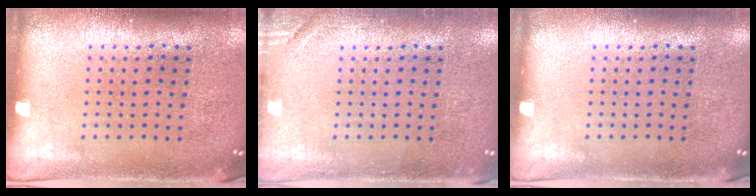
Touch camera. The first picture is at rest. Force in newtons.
{"total": 1.3, "press": 1.3, "slide": 0.3}
{"total": 0.0}